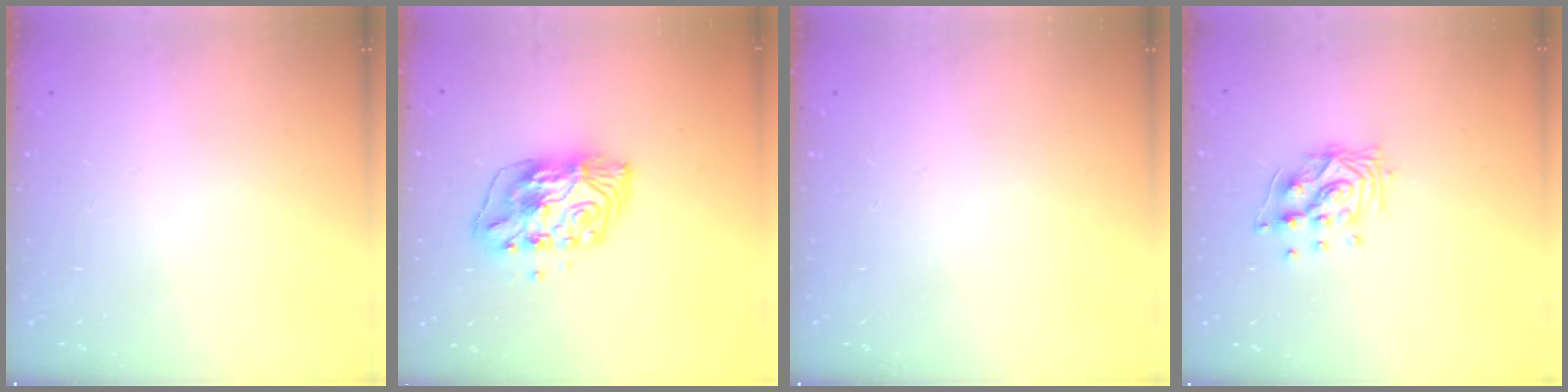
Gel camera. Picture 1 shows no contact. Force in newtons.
{"total": 10.4, "press": 10.4, "slide": 1.1}
{"total": 0.0}
{"total": 10.2, "press": 10.2, "slide": 1.2}